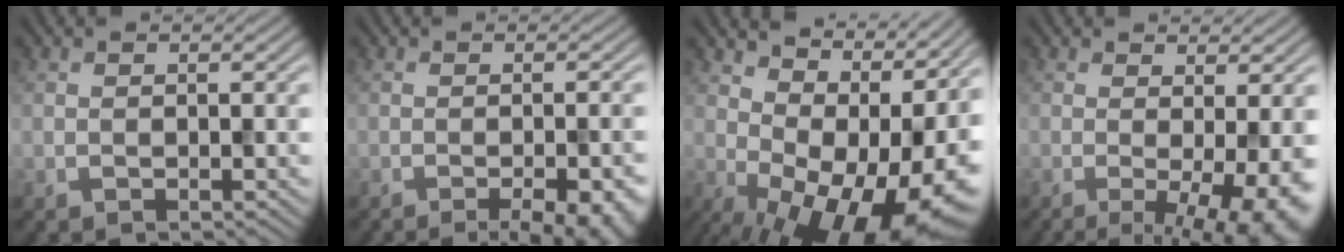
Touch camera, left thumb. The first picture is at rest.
{"total": 6.3, "force": [-3.3, 1.8, 5.1], "torque": [-0.059, 0.002, -0.035]}
{"total": 14.7, "force": [1.8, 8.1, 12.1], "torque": [-0.144, 0.005, 0.052]}
{"total": 8.3, "force": [-1.8, 1.9, 7.9], "torque": [-0.109, -0.010, -0.018]}